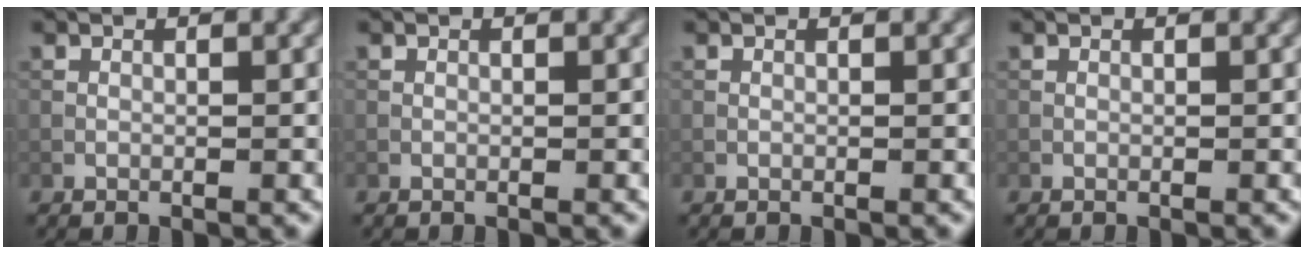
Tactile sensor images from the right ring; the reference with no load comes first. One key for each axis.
{"total": 0.0}
{"total": 0.0}
{"total": 0.0}